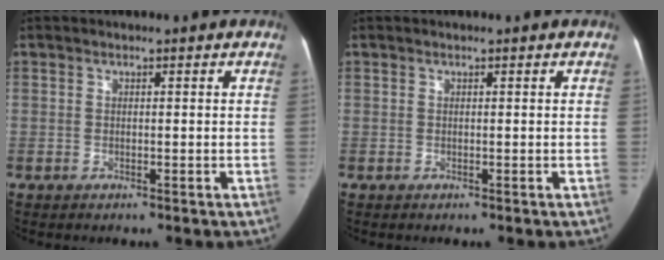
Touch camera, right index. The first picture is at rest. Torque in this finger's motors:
{"motor_torque": [0.00, 0.00, 0.00, 0.00]}